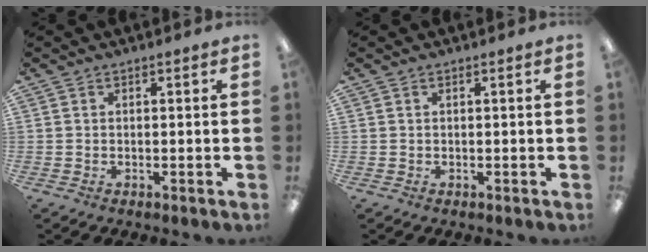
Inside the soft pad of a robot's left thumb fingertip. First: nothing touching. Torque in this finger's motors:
{"motor_torque": [0.00, 0.00, 0.00, 0.00, 0.00]}